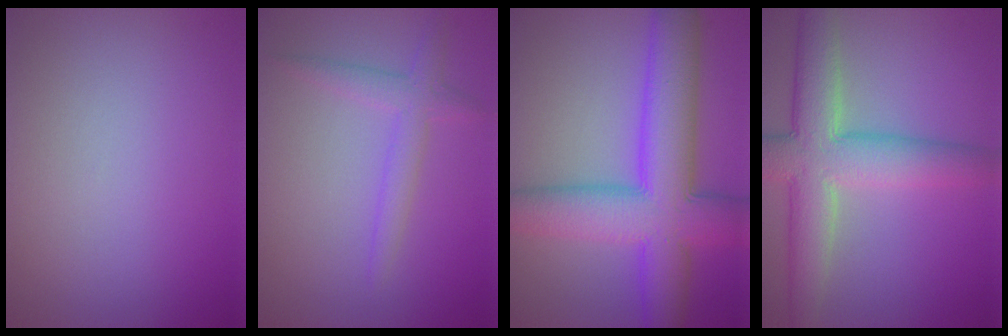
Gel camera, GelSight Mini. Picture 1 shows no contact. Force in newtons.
{"total": 2.3, "press": 2.3, "slide": 0.1}
{"total": 10.1, "press": 10.1, "slide": 0.3}
{"total": 7.4, "press": 7.4, "slide": 0.4}